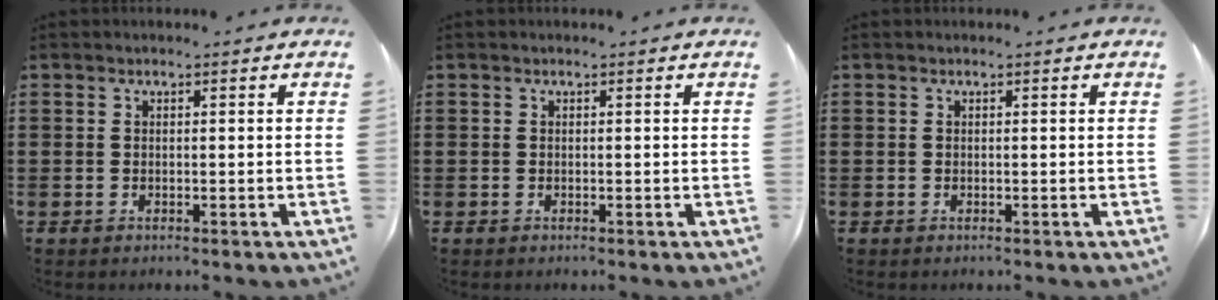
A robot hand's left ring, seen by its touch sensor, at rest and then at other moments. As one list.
[{"total": 0.0}, {"total": 0.0}]